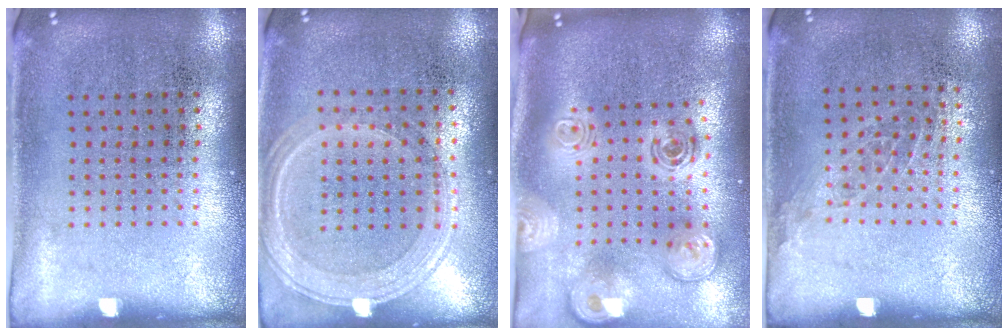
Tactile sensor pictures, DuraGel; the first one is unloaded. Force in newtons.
{"total": 1.2, "press": 1.2, "slide": 0.4}
{"total": 3.0, "press": 2.1, "slide": 2.2}
{"total": 0.9, "press": 0.7, "slide": 0.6}